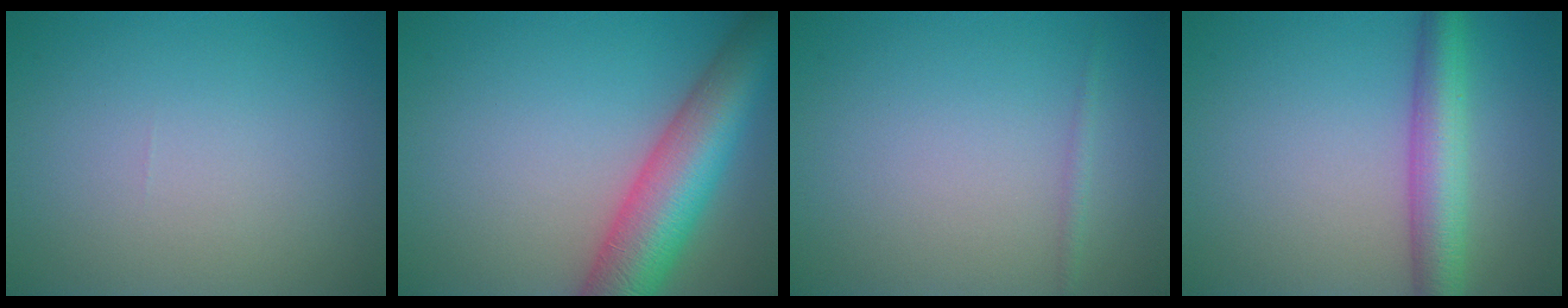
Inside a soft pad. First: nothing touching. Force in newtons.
{"total": 9.4, "press": 9.4, "slide": 0.4}
{"total": 0.8, "press": 0.8, "slide": 0.0}
{"total": 5.1, "press": 5.1, "slide": 0.1}